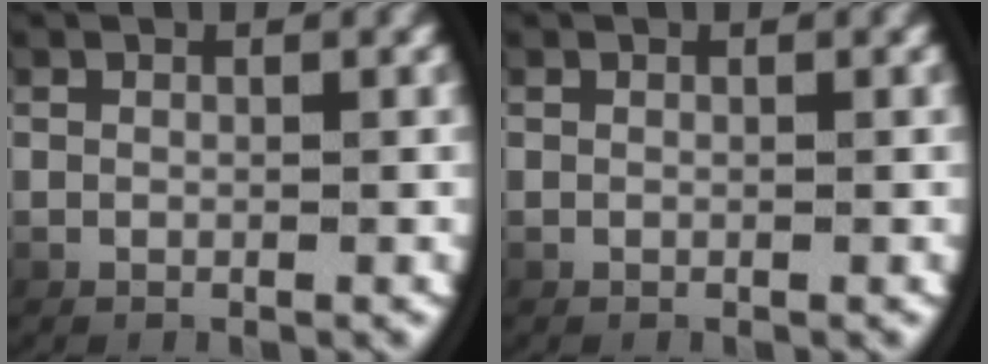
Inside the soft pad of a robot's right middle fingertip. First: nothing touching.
{"total": 0.0}